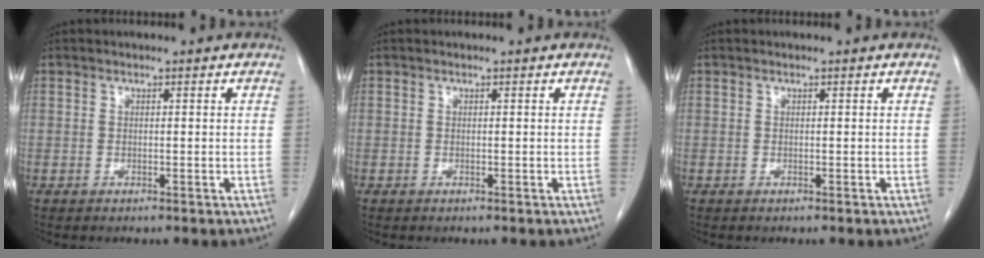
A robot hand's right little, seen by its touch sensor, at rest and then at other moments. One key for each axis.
{"total": 0.0}
{"total": 0.0}